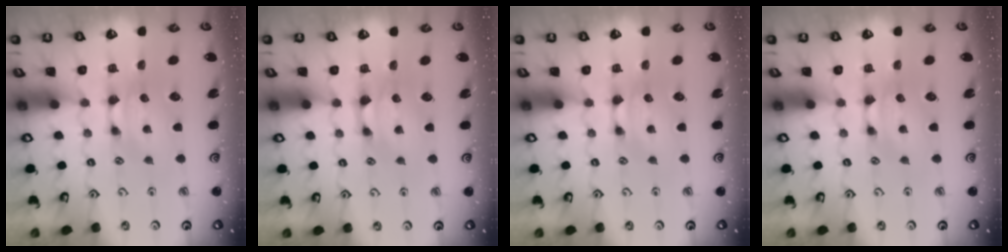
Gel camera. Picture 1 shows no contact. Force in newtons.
{"total": 0.8, "press": 0.2, "slide": 0.7}
{"total": 0.0}
{"total": 0.0}